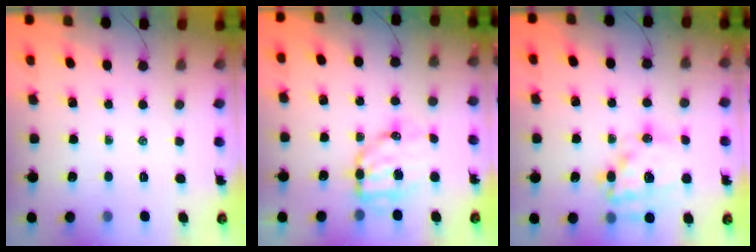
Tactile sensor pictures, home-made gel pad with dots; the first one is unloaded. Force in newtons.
{"total": 9.3, "press": 9.1, "slide": 2.0}
{"total": 17.9, "press": 17.5, "slide": 3.7}